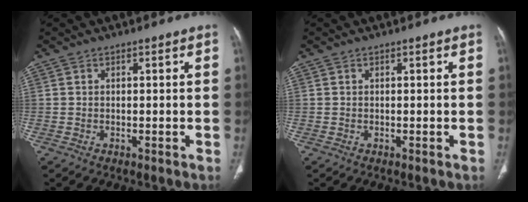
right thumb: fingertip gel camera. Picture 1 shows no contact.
{"total": 0.0}